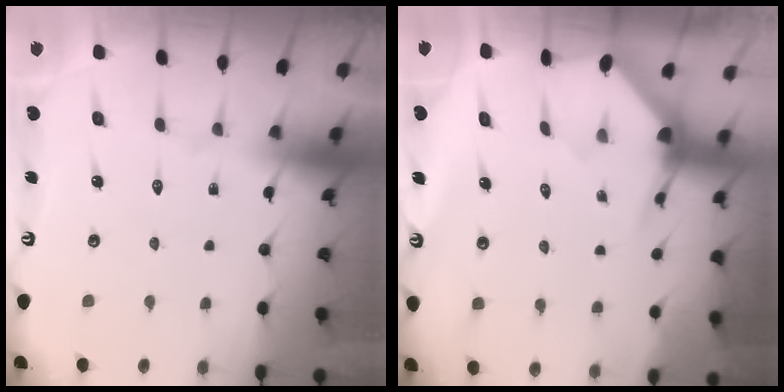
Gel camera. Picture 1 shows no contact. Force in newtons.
{"total": 3.3, "press": 3.3, "slide": 0.1}